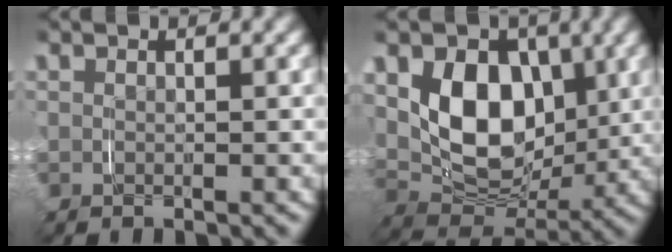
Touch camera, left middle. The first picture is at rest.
{"total": 9.6, "force": [1.4, 7.0, 6.4], "torque": [-0.125, -0.014, 0.020]}